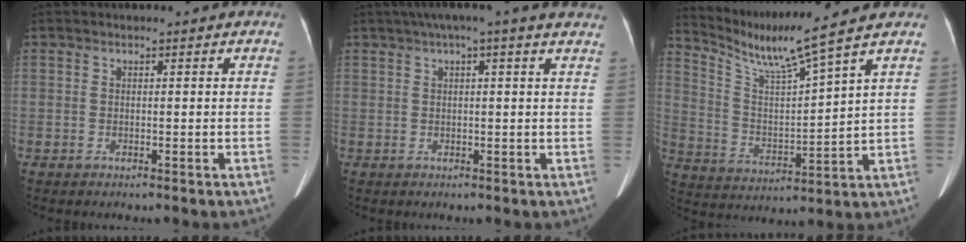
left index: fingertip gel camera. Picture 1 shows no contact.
{"total": 11.0, "force": [8.6, 0.3, 6.8], "torque": [-0.108, 0.042, 0.095]}
{"total": 9.8, "force": [8.4, -2.7, 4.3], "torque": [-0.092, -0.024, 0.167]}